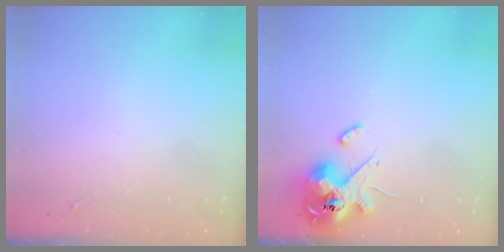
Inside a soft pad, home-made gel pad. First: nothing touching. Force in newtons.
{"total": 13.8, "press": 13.6, "slide": 2.2}